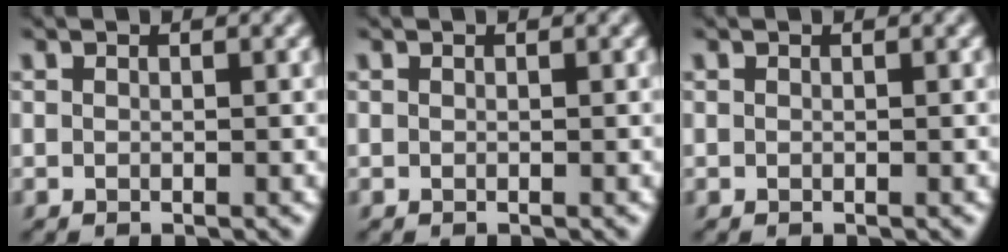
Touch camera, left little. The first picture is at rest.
{"total": 0.0}
{"total": 0.0}